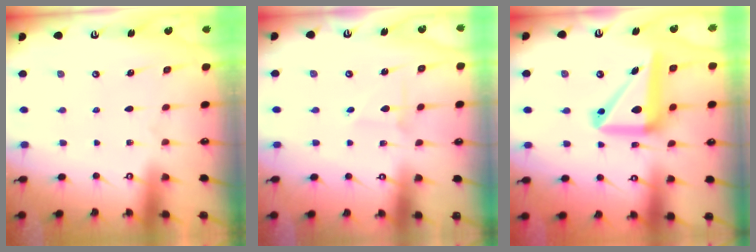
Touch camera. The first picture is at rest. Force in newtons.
{"total": 1.3, "press": 1.3, "slide": 0.1}
{"total": 15.7, "press": 15.5, "slide": 2.4}